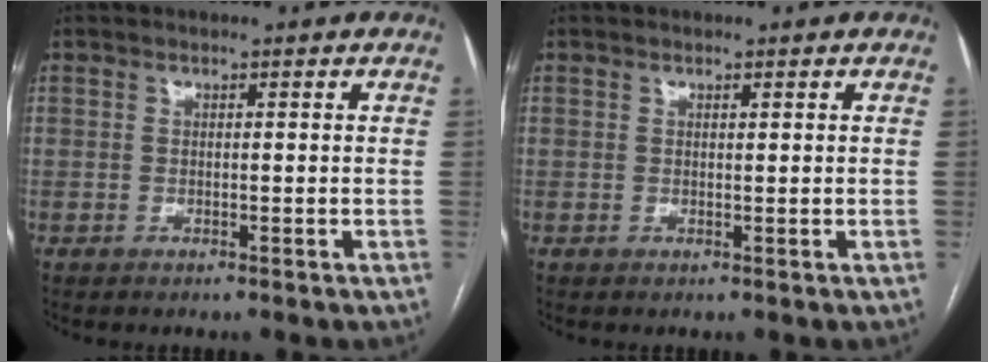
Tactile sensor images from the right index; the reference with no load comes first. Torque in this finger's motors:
{"motor_torque": [0.04, 0.00, 0.03, 0.00]}